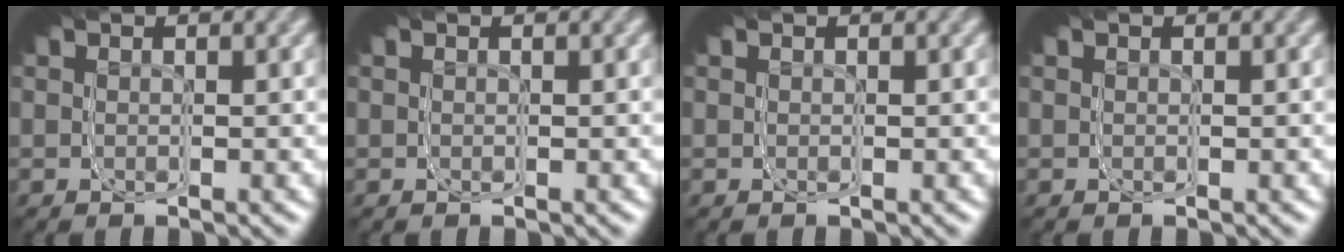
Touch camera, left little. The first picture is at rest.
{"total": 0.0}
{"total": 0.0}
{"total": 0.0}